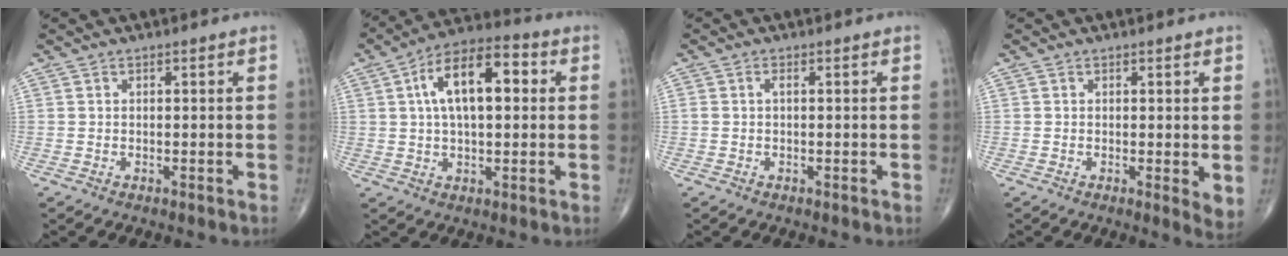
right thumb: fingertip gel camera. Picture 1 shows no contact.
{"total": 14.0, "force": [2.9, 6.7, 12.0], "torque": [-0.190, 0.025, 0.040]}
{"total": 0.9, "force": [0.0, 0.3, 0.8], "torque": [-0.017, 0.001, -0.001]}
{"total": 3.2, "force": [0.3, 0.9, 3.0], "torque": [-0.042, -0.011, 0.002]}